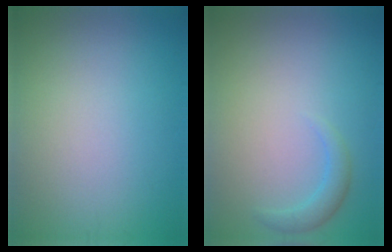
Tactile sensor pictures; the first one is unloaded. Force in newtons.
{"total": 1.6, "press": 1.6, "slide": 0.1}